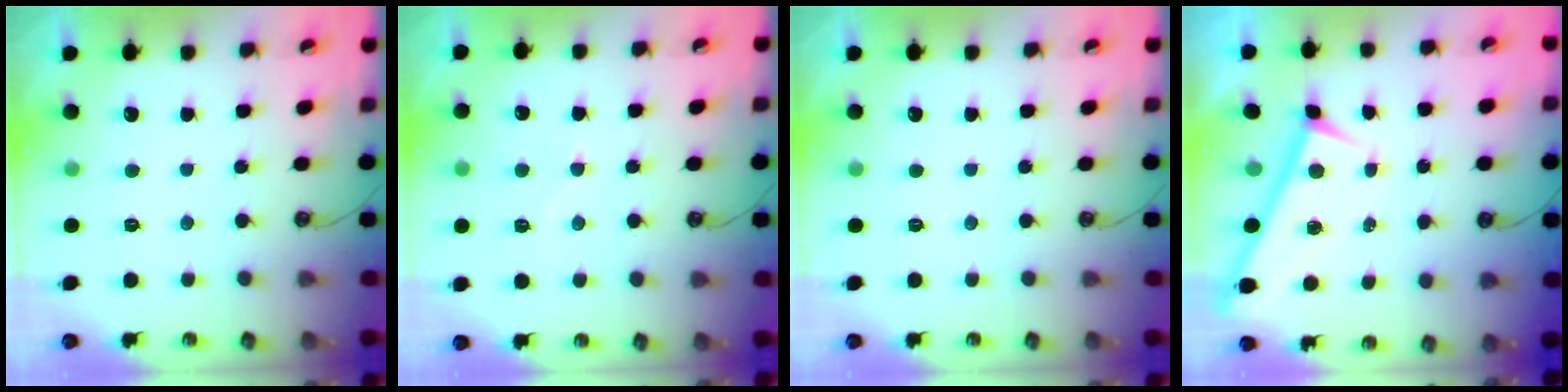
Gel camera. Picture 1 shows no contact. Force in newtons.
{"total": 5.2, "press": 5.2, "slide": 0.6}
{"total": 0.0}
{"total": 0.0}